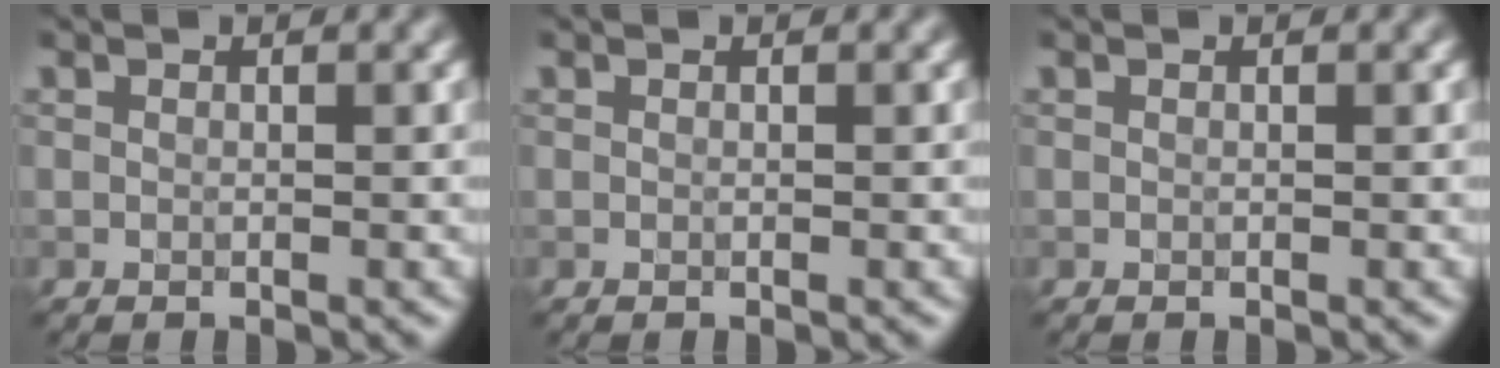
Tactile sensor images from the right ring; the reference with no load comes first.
{"total": 0.0}
{"total": 0.0}